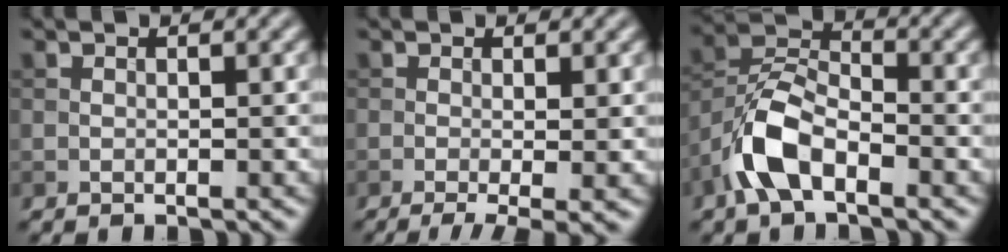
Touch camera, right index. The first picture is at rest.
{"total": 4.4, "force": [-1.5, 1.2, 4.0], "torque": [-0.063, -0.011, -0.024]}
{"total": 6.1, "force": [-3.3, 2.9, 4.2], "torque": [-0.081, 0.010, -0.073]}